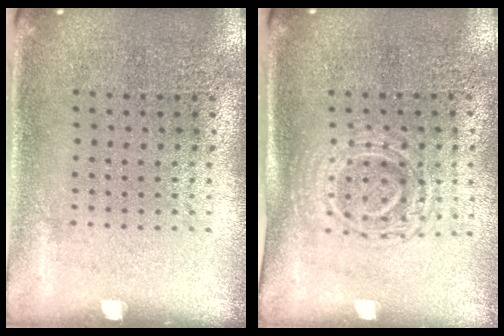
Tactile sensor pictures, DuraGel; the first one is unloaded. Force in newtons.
{"total": 1.6, "press": 1.4, "slide": 0.7}